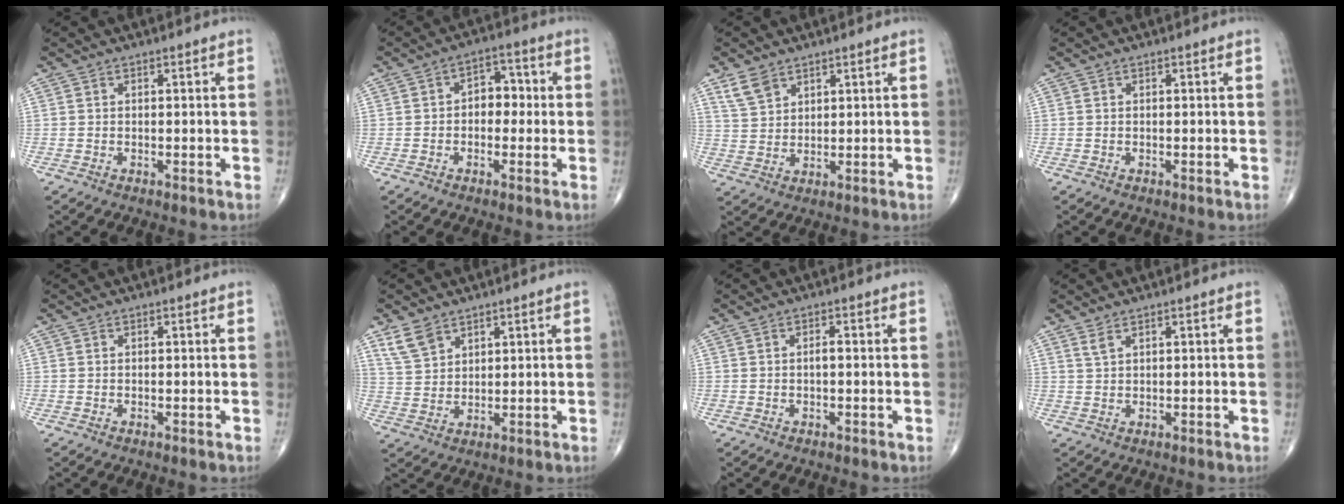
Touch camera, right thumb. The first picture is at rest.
{"total": 5.7, "force": [0.0, 4.0, 4.1], "torque": [-0.031, 0.020, -0.010]}
{"total": 4.8, "force": [3.3, 2.9, 1.9], "torque": [-0.027, -0.013, 0.072]}
{"total": 0.0}
{"total": 0.0}
{"total": 5.2, "force": [3.6, 3.0, 2.2], "torque": [-0.033, -0.015, 0.080]}
{"total": 1.0, "force": [-0.1, 0.4, 1.0], "torque": [-0.018, 0.001, -0.004]}
{"total": 1.5, "force": [1.1, 0.3, 0.9], "torque": [-0.020, 0.000, 0.027]}